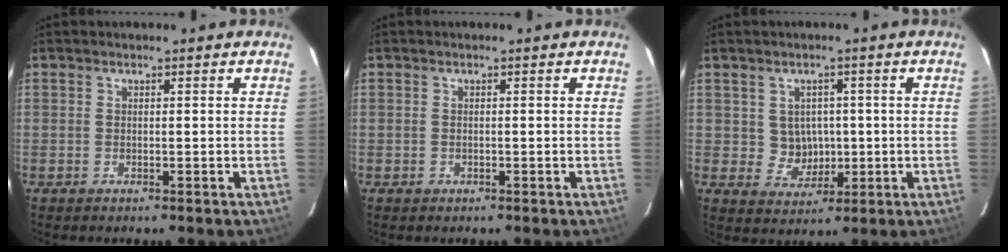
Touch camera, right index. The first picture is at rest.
{"total": 0.5, "force": [-0.3, 0.4, 0.1], "torque": [-0.001, 0.001, -0.004]}
{"total": 5.0, "force": [0.2, 4.9, 1.2], "torque": [-0.025, 0.010, 0.018]}